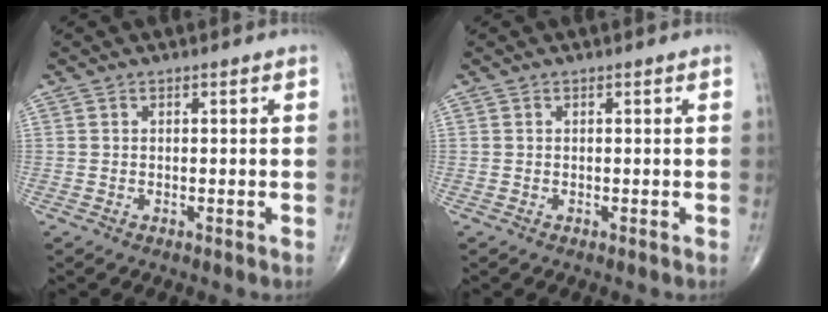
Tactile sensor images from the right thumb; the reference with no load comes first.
{"total": 0.0}